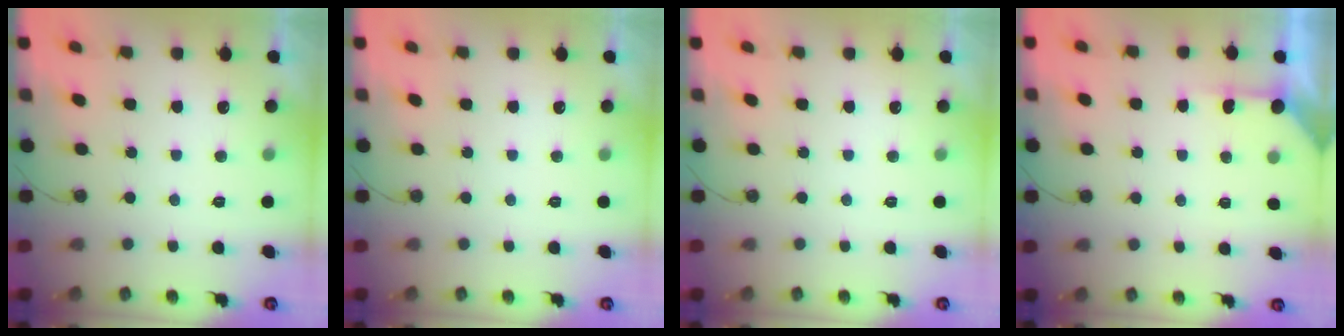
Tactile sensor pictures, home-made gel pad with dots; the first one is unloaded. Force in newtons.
{"total": 0.0}
{"total": 0.0}
{"total": 3.1, "press": 3.1, "slide": 0.4}